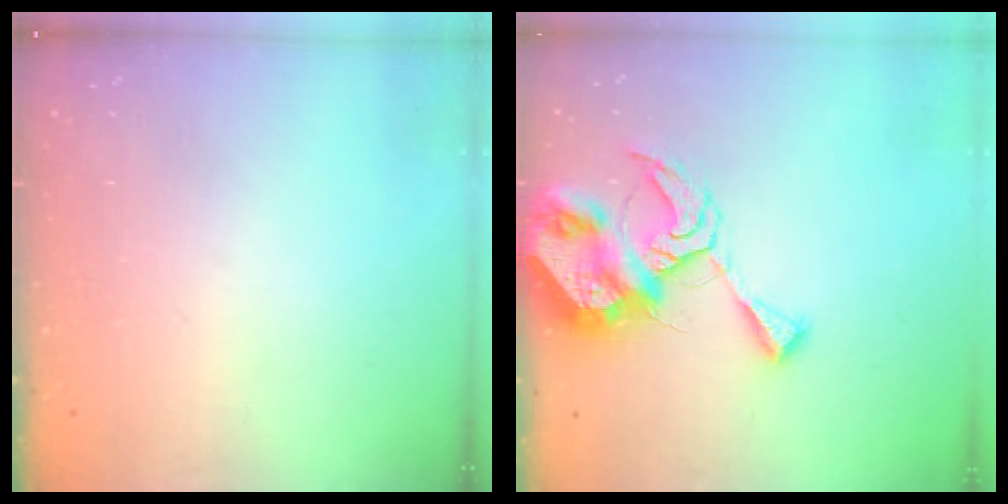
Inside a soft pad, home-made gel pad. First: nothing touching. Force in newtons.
{"total": 13.2, "press": 13.1, "slide": 1.4}